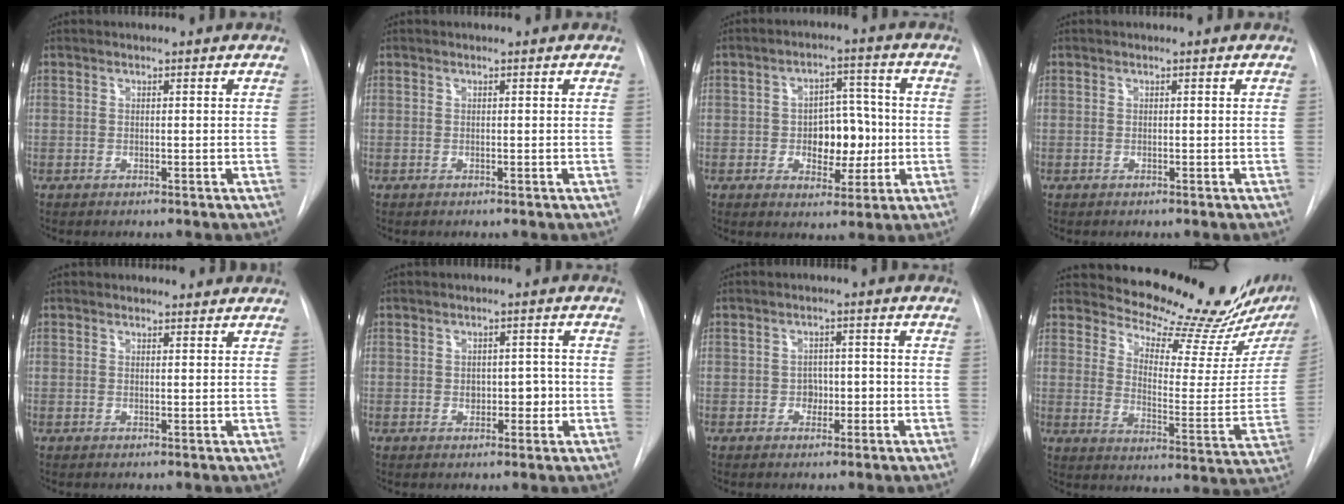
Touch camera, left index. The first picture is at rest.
{"total": 0.0}
{"total": 7.9, "force": [-1.4, 4.9, 6.1], "torque": [-0.083, 0.013, -0.015]}
{"total": 0.0}
{"total": 1.2, "force": [1.0, 0.5, -0.2], "torque": [-0.004, -0.005, 0.007]}
{"total": 3.2, "force": [-0.9, 2.1, 2.3], "torque": [-0.023, 0.001, -0.010]}
{"total": 2.7, "force": [-1.3, 2.0, 1.3], "torque": [-0.010, 0.001, -0.018]}
{"total": 19.4, "force": [17.9, 3.3, 6.8], "torque": [-0.091, -0.099, 0.222]}